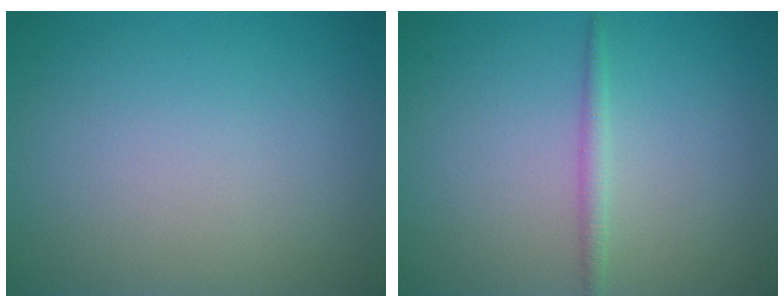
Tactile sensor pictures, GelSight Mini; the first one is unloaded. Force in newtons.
{"total": 1.3, "press": 1.3, "slide": 0.1}